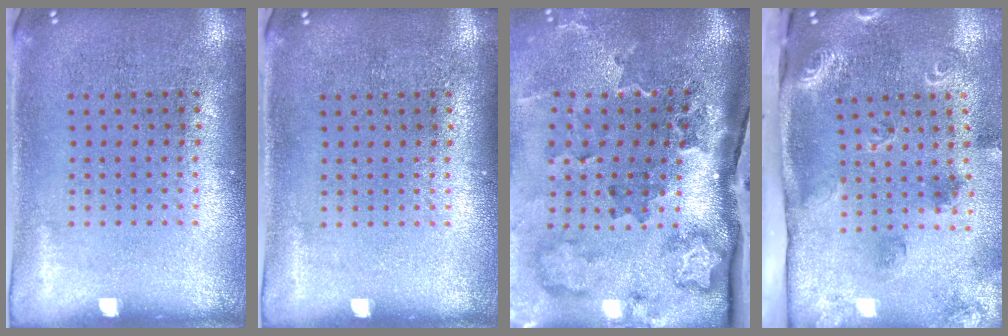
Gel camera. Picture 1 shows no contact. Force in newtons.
{"total": 0.0}
{"total": 3.7, "press": 2.4, "slide": 2.8}
{"total": 2.1, "press": 1.8, "slide": 1.1}